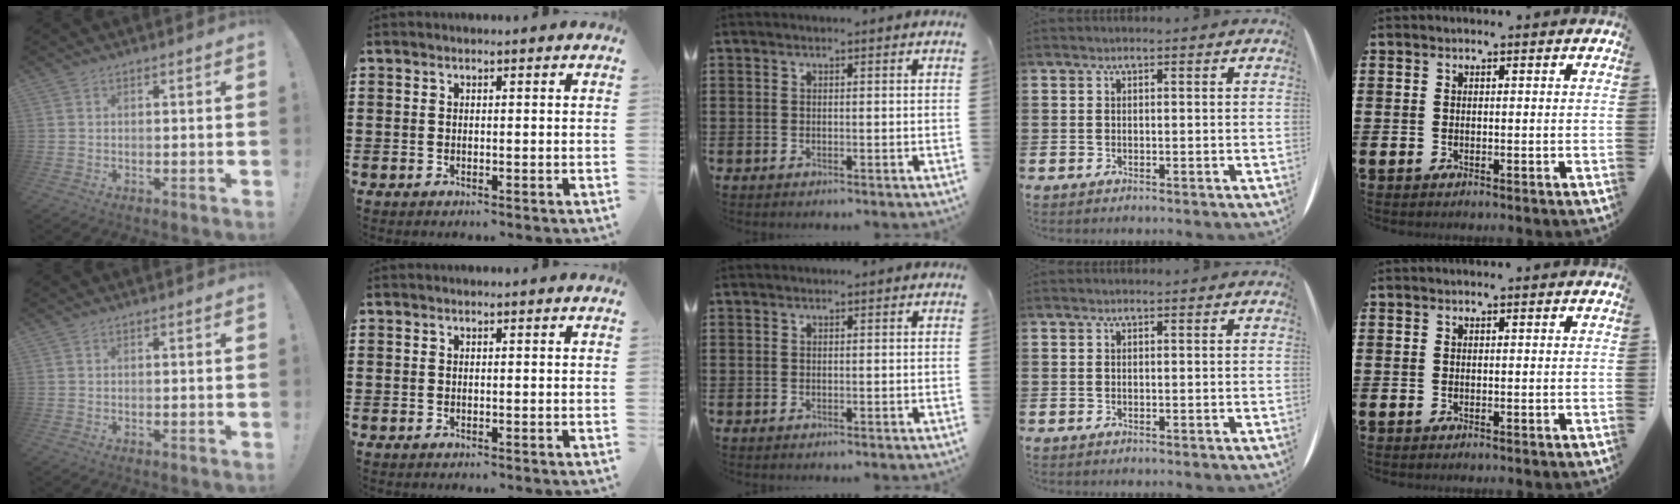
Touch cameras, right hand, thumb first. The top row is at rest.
{}